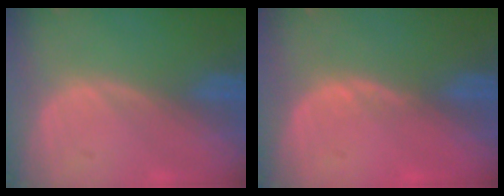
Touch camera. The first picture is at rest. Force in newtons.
{"total": 0.7, "press": 0.7, "slide": 0.2}